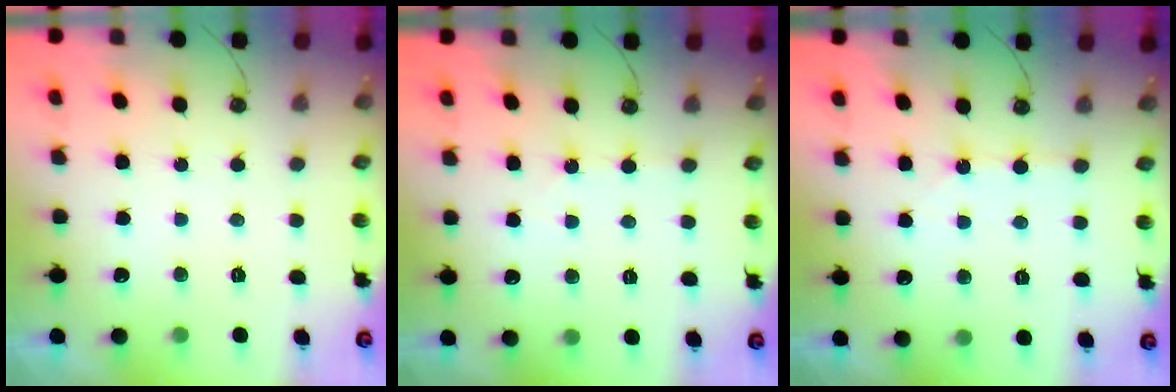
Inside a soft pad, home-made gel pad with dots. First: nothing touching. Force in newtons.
{"total": 2.9, "press": 2.8, "slide": 0.5}
{"total": 1.8, "press": 1.7, "slide": 0.4}